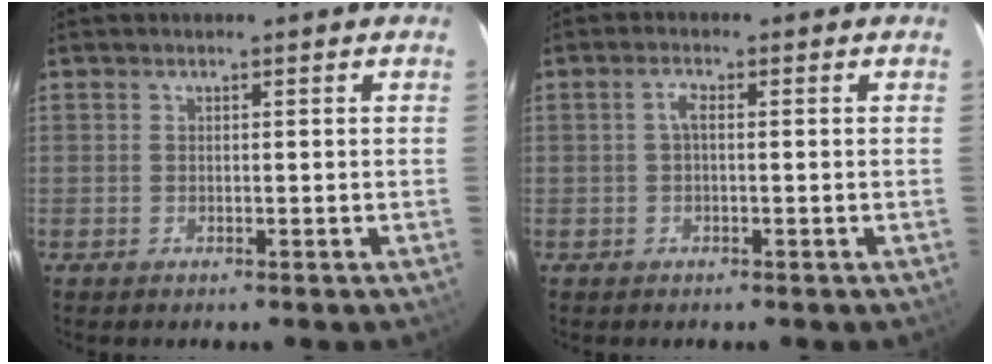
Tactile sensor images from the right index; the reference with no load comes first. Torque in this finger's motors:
{"motor_torque": [0.17, -0.04, 0.13, 0.05]}